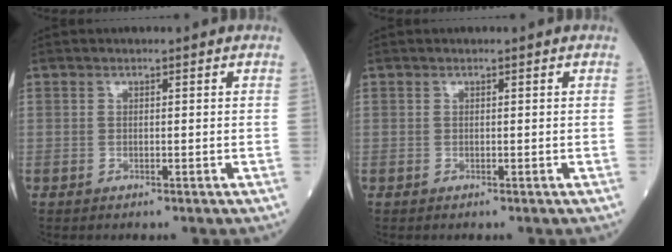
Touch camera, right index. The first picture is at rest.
{"total": 0.0}